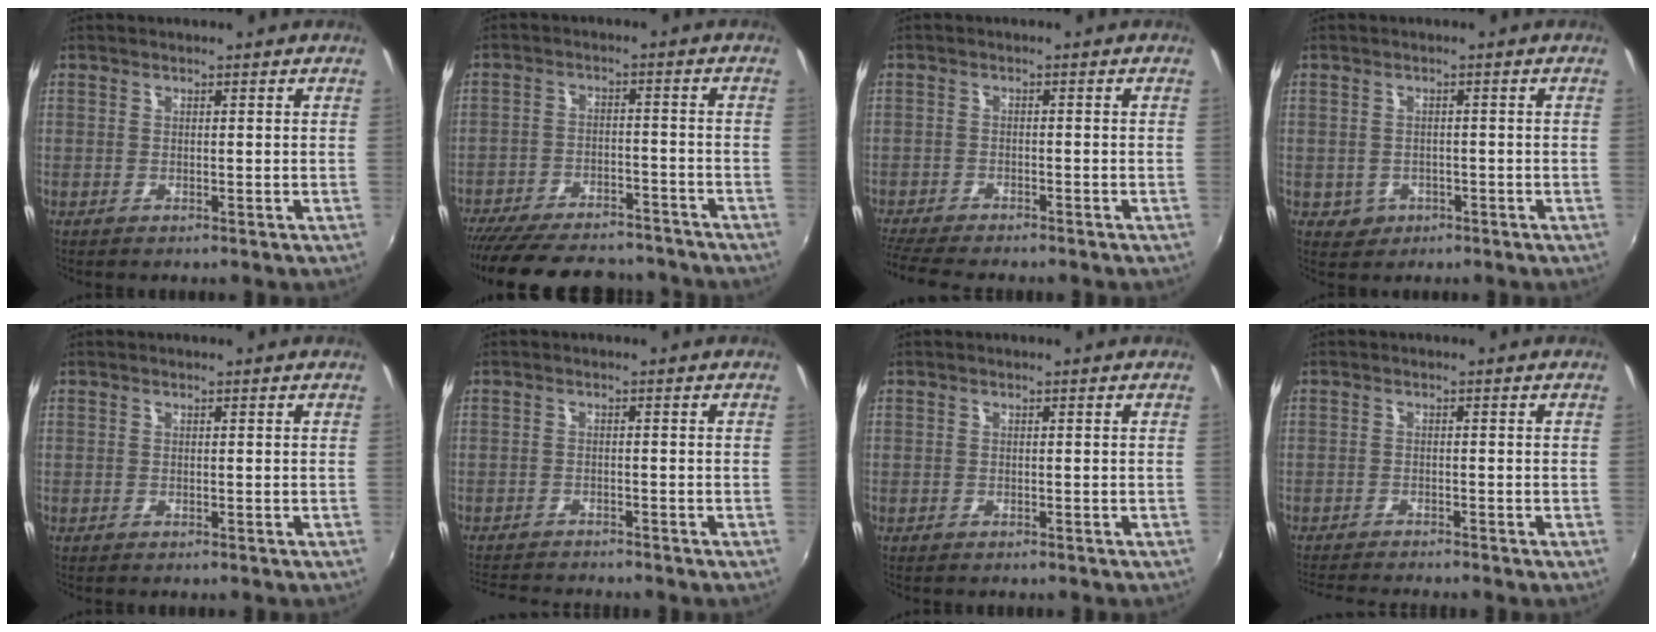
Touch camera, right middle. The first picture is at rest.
{"total": 21.7, "force": [-18.6, 6.9, 8.8], "torque": [-0.186, -0.006, -0.256]}
{"total": 8.3, "force": [-7.5, 1.1, 3.5], "torque": [-0.094, -0.027, -0.126]}
{"total": 3.3, "force": [-1.0, 3.0, 0.9], "torque": [-0.026, 0.001, -0.008]}
{"total": 0.0}
{"total": 6.5, "force": [-6.1, 1.0, 1.8], "torque": [-0.055, -0.012, -0.100]}
{"total": 0.0}
{"total": 5.0, "force": [-4.8, -0.5, 1.6], "torque": [-0.046, -0.018, -0.083]}